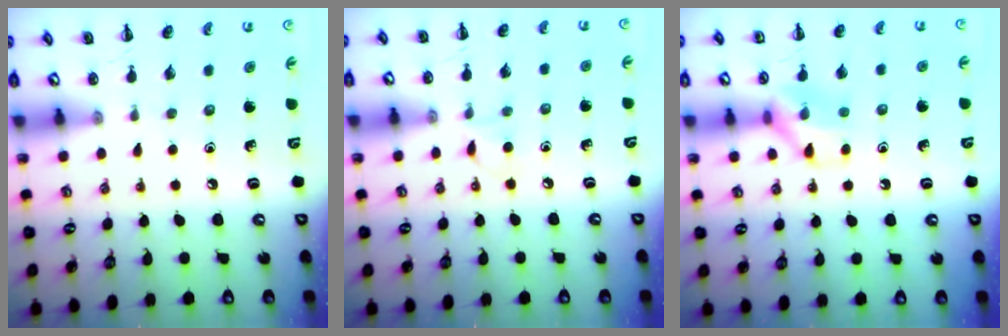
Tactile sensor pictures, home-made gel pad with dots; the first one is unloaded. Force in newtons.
{"total": 5.2, "press": 5.0, "slide": 1.5}
{"total": 8.8, "press": 8.7, "slide": 0.6}